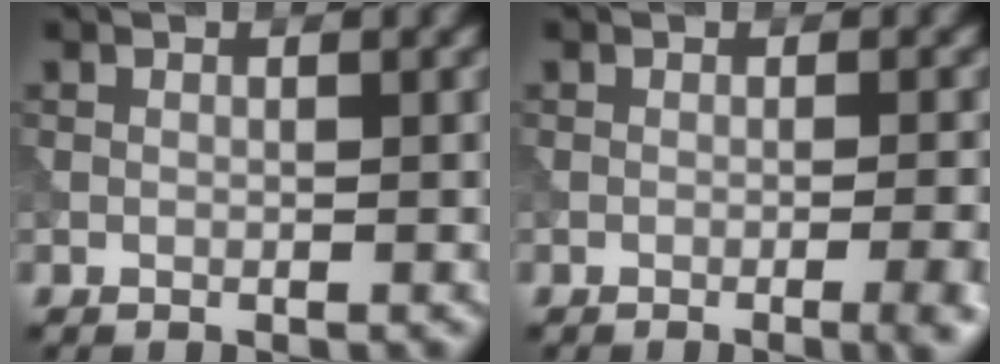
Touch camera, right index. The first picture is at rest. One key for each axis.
{"total": 4.2, "fx": -1.5, "fy": 1.6, "fz": 3.6, "tx": -0.022, "ty": 0.006, "tz": -0.015}